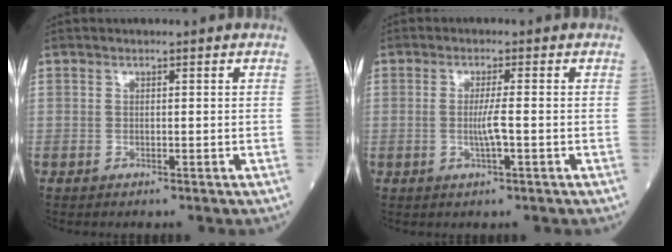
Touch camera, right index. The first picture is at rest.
{"total": 3.3, "force": [-0.5, -0.1, 3.2], "torque": [-0.065, -0.004, -0.010]}